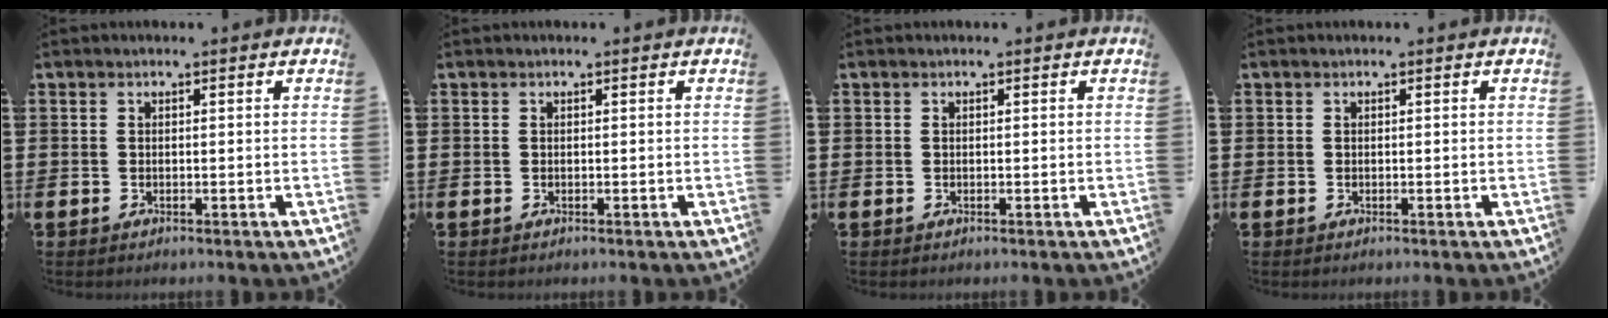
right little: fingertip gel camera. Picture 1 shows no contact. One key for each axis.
{"total": 0.0}
{"total": 0.0}
{"total": 0.0}